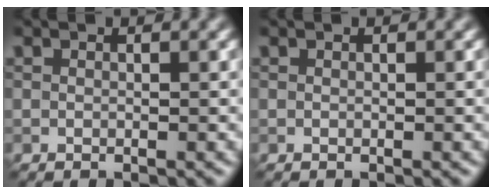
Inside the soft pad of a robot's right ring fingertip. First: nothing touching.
{"total": 0.0}